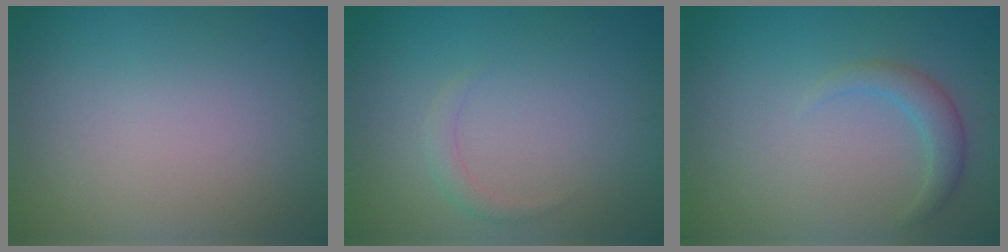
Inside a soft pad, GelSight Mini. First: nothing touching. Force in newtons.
{"total": 1.0, "press": 1.0, "slide": 0.1}
{"total": 2.0, "press": 2.0, "slide": 0.2}